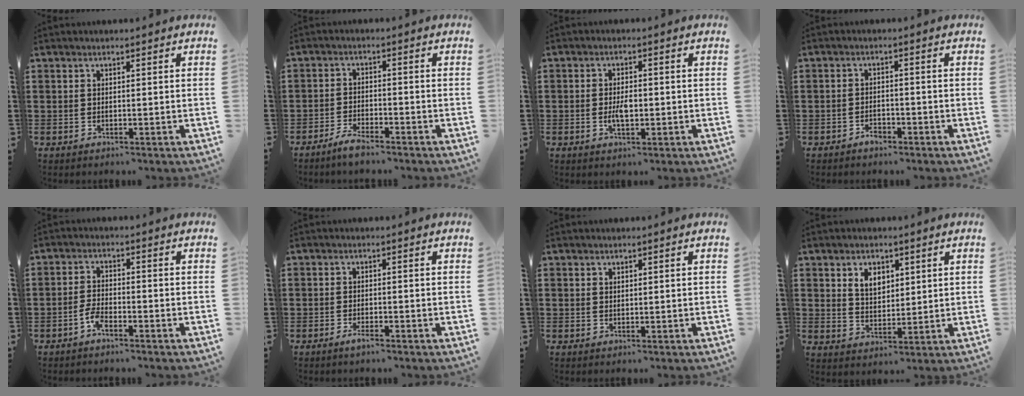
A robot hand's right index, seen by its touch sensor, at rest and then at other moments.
{"total": 2.9, "force": [-2.6, 0.5, 1.1], "torque": [-0.020, 0.009, -0.053]}
{"total": 3.2, "force": [-0.5, 1.4, 2.8], "torque": [-0.053, 0.003, -0.009]}
{"total": 1.8, "force": [-1.5, 0.9, 0.6], "torque": [-0.016, -0.001, -0.030]}
{"total": 2.9, "force": [-1.9, 0.9, 2.0], "torque": [-0.051, 0.001, -0.041]}
{"total": 1.5, "force": [-1.1, 0.3, 1.0], "torque": [-0.025, -0.007, -0.023]}
{"total": 0.6, "force": [0.4, 0.4, 0.1], "torque": [-0.002, 0.002, 0.008]}
{"total": 4.1, "force": [2.1, 2.8, 2.1], "torque": [-0.052, 0.012, 0.037]}